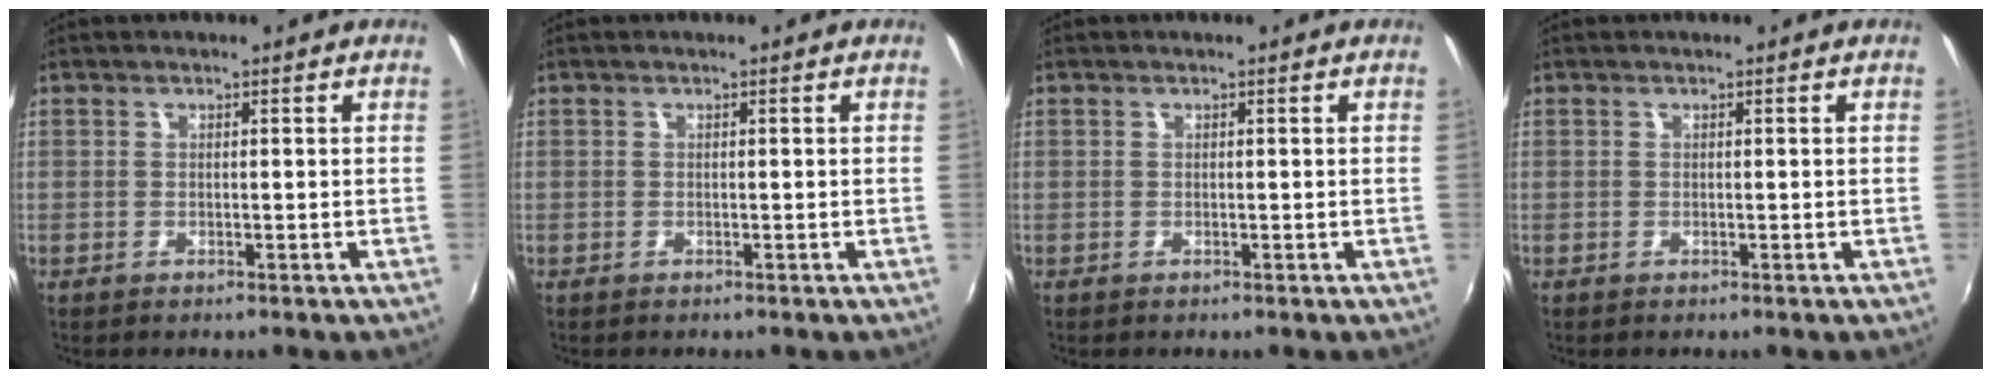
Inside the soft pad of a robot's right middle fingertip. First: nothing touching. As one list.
[{"total": 0.0}, {"total": 0.0}, {"total": 0.0}]